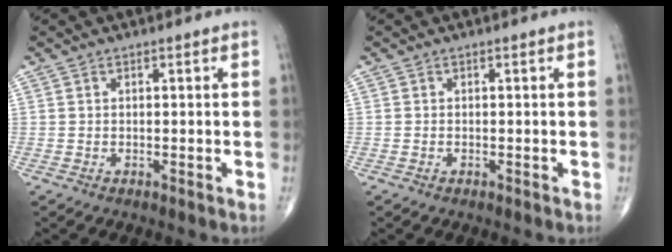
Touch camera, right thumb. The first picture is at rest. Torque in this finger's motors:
{"motor_torque": [1.30, 1.19, 0.00, -0.10, 0.01]}